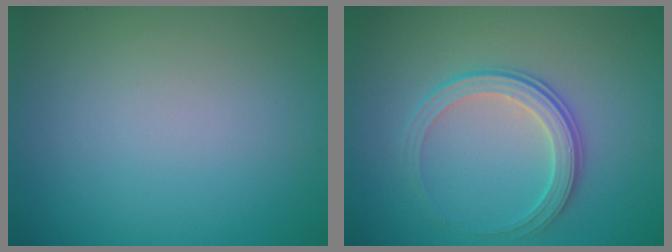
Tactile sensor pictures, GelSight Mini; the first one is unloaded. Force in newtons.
{"total": 2.8, "press": 2.2, "slide": 1.8}